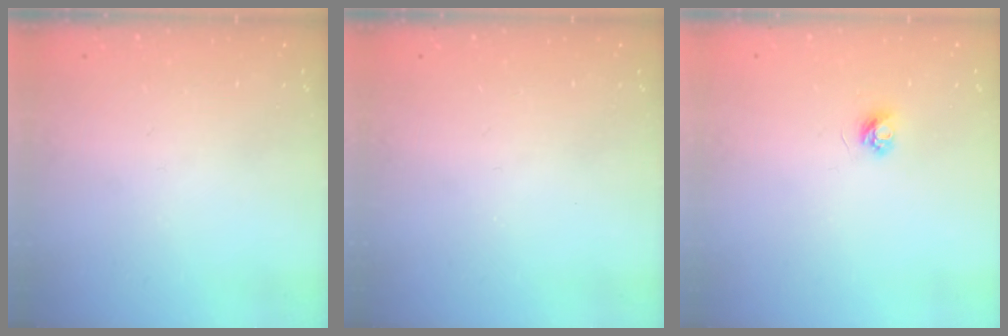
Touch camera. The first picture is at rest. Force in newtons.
{"total": 0.0}
{"total": 3.4, "press": 3.4, "slide": 0.4}